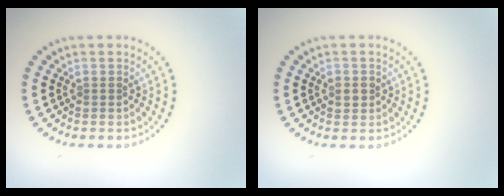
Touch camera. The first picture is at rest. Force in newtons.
{"total": 1.2, "press": 1.2, "slide": 0.4}